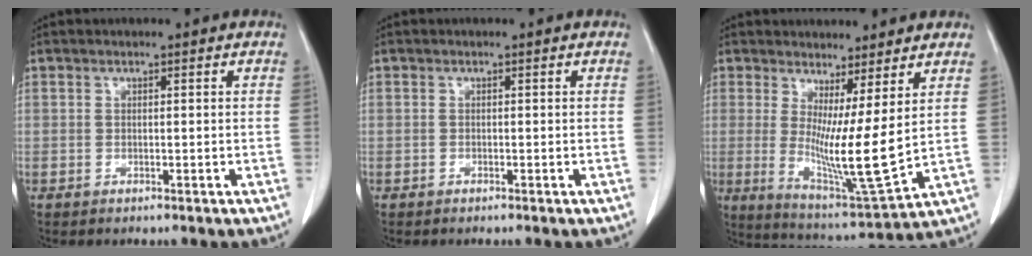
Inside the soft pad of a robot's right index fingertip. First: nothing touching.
{"total": 0.0}
{"total": 10.5, "force": [1.8, -0.1, 10.3], "torque": [-0.198, -0.047, 0.039]}